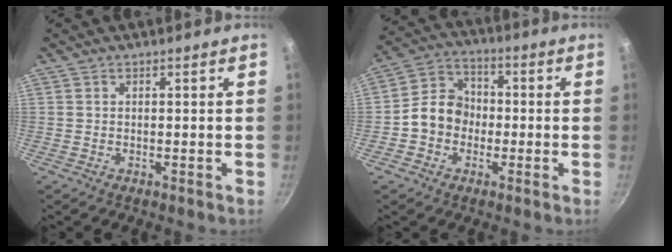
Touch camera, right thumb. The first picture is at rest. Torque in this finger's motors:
{"motor_torque": [0.22, 0.70, 0.66, -0.53, 0.04]}